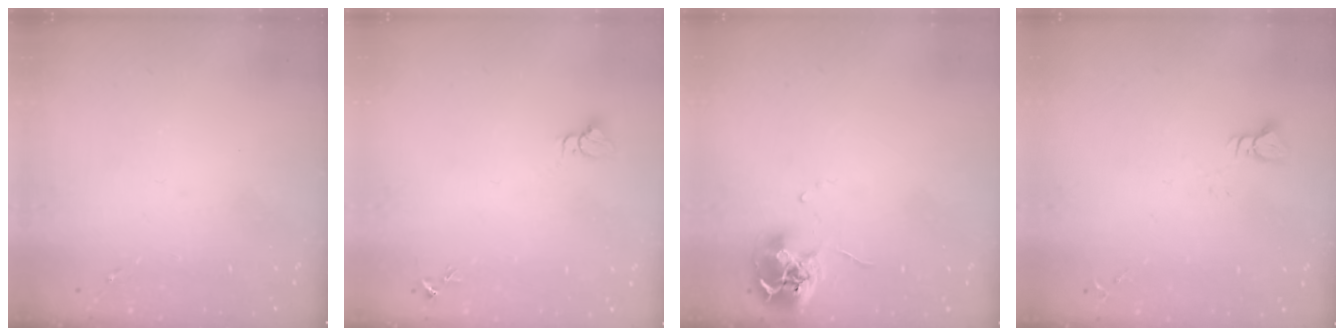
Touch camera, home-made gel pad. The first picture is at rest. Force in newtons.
{"total": 2.7, "press": 2.7, "slide": 0.1}
{"total": 9.6, "press": 9.5, "slide": 0.6}
{"total": 2.9, "press": 2.9, "slide": 0.2}